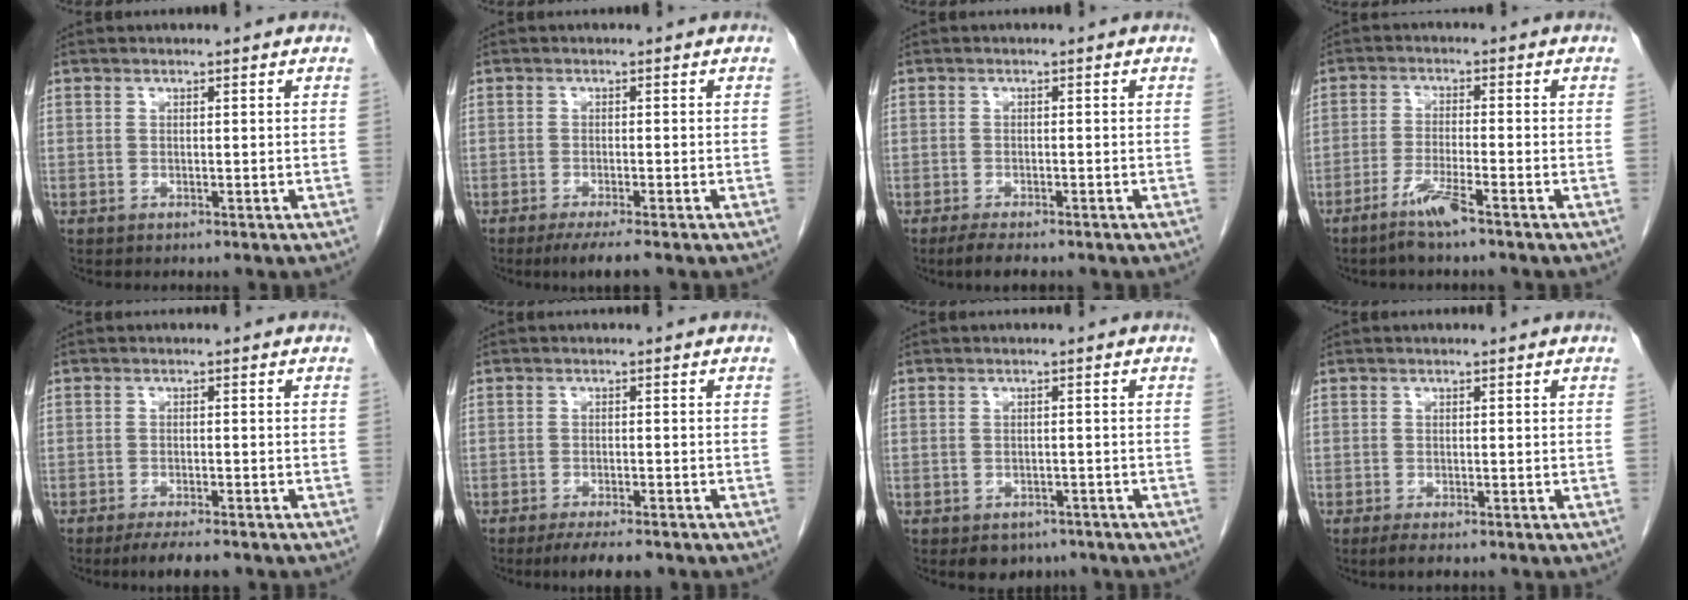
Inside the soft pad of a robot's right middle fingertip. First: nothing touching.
{"total": 4.1, "force": [-3.0, 0.0, 2.8], "torque": [-0.044, -0.011, -0.050]}
{"total": 3.4, "force": [-2.6, 0.8, 1.9], "torque": [-0.039, -0.009, -0.040]}
{"total": 4.6, "force": [-3.2, -0.3, 3.2], "torque": [-0.066, -0.008, -0.066]}
{"total": 4.9, "force": [-3.9, 0.8, 2.9], "torque": [-0.045, -0.009, -0.060]}
{"total": 5.5, "force": [-4.3, 1.1, 3.2], "torque": [-0.047, -0.009, -0.064]}
{"total": 3.9, "force": [-2.9, 2.5, 1.0], "torque": [-0.008, 0.004, -0.034]}
{"total": 1.7, "force": [-1.2, 0.4, 1.2], "torque": [-0.028, -0.006, -0.020]}